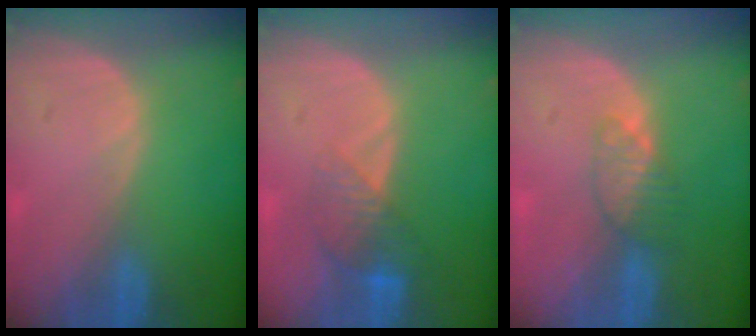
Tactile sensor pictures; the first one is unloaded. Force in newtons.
{"total": 4.4, "press": 3.8, "slide": 2.1}
{"total": 3.5, "press": 3.2, "slide": 1.4}